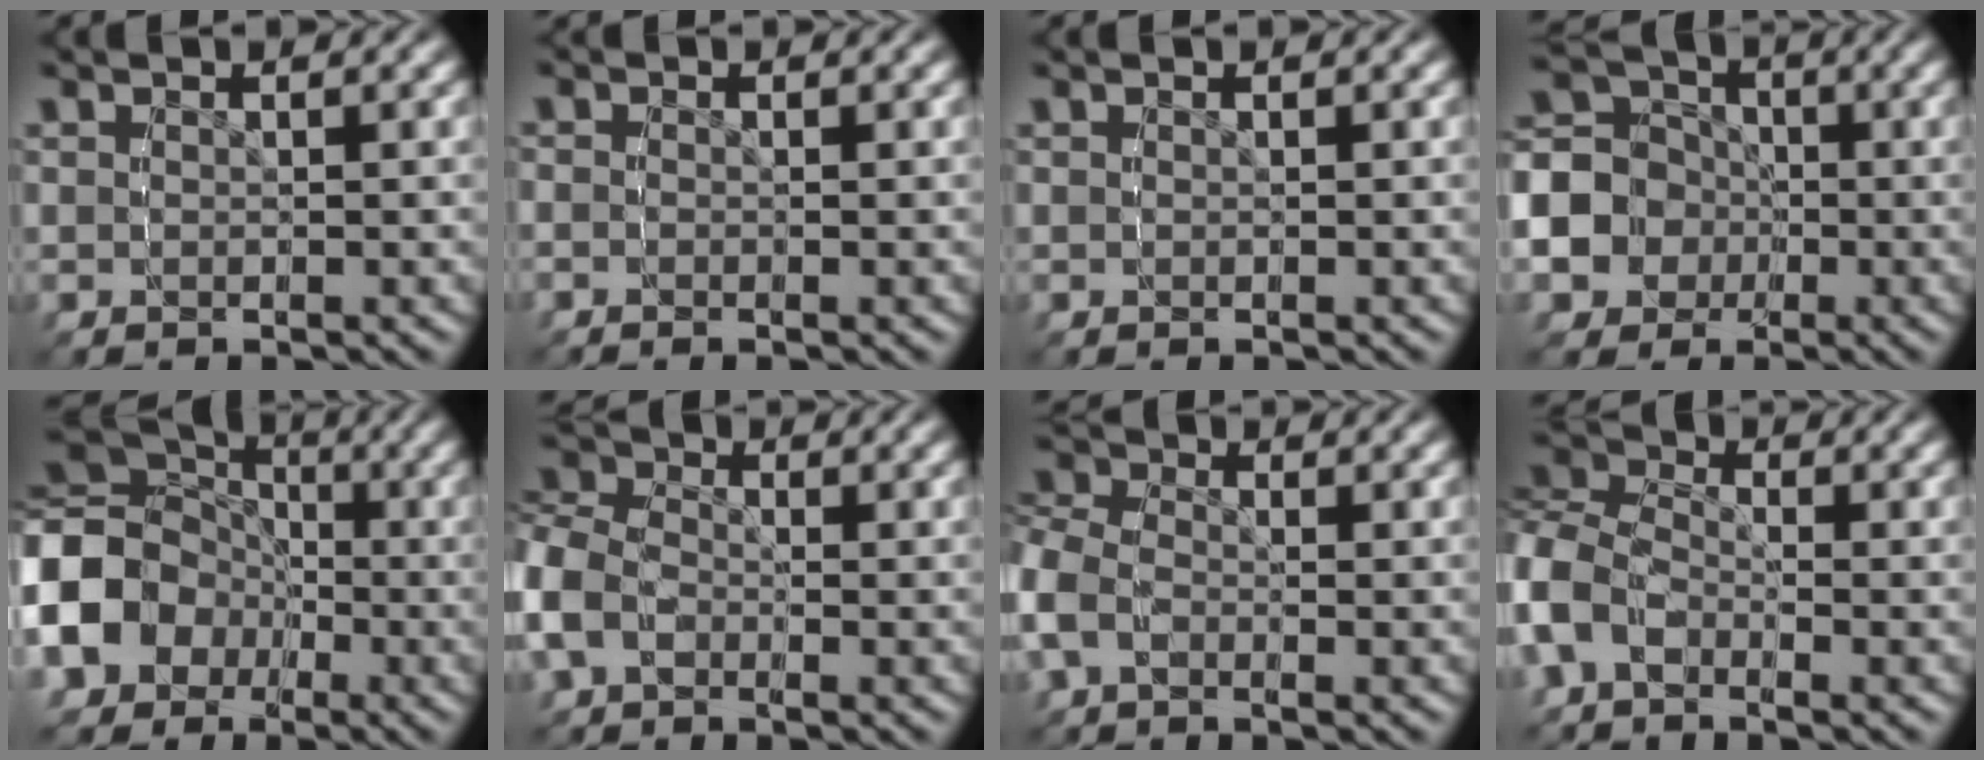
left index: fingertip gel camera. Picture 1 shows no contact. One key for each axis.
{"total": 1.6, "fx": -0.9, "fy": -1.1, "fz": -0.6, "tx": 0.015, "ty": -0.002, "tz": -0.019}
{"total": 0.0}
{"total": 9.3, "fx": -1.2, "fy": 8.6, "fz": 3.3, "tx": -0.075, "ty": -0.035, "tz": -0.018}
{"total": 9.1, "fx": -1.4, "fy": 7.9, "fz": 4.2, "tx": -0.087, "ty": -0.015, "tz": -0.025}
{"total": 6.2, "fx": -1.7, "fy": 4.9, "fz": 3.4, "tx": -0.063, "ty": -0.013, "tz": -0.031}
{"total": 3.8, "fx": -2.1, "fy": 2.7, "fz": 1.7, "tx": -0.038, "ty": -0.010, "tz": -0.040}
{"total": 9.3, "fx": -1.5, "fy": 7.4, "fz": 5.5, "tx": -0.103, "ty": -0.011, "tz": -0.031}